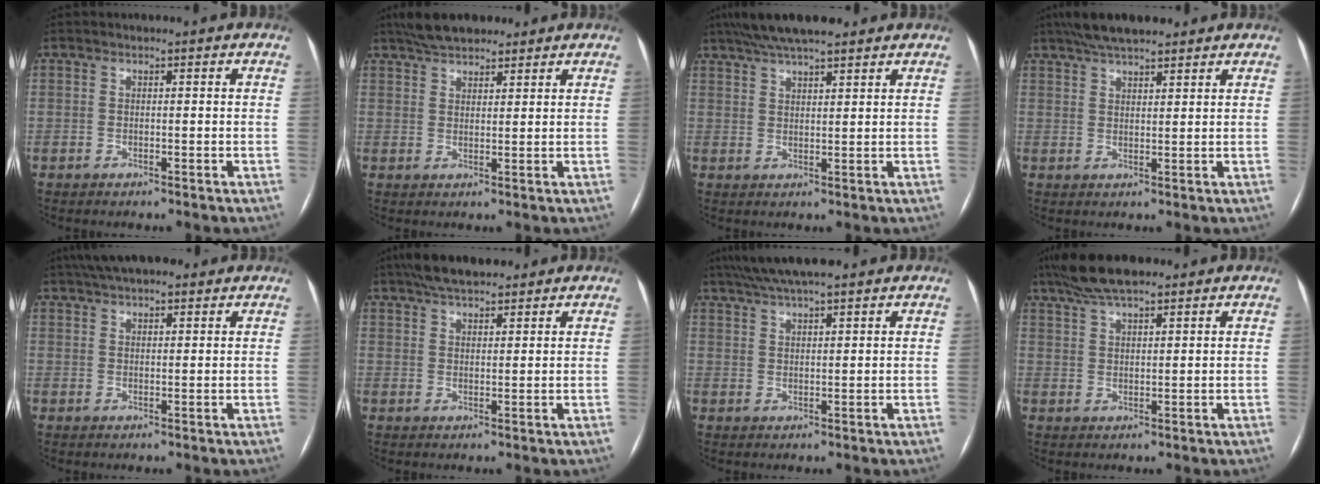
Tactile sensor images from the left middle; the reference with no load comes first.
{"total": 7.6, "force": [6.3, 2.7, 3.5], "torque": [-0.056, 0.028, 0.109]}
{"total": 10.8, "force": [8.8, 1.9, 6.1], "torque": [-0.098, 0.039, 0.143]}
{"total": 9.2, "force": [7.5, 2.1, 4.9], "torque": [-0.076, 0.034, 0.125]}
{"total": 10.9, "force": [8.8, 3.1, 5.6], "torque": [-0.086, 0.046, 0.136]}
{"total": 9.1, "force": [7.4, 2.6, 4.6], "torque": [-0.070, 0.032, 0.124]}
{"total": 10.6, "force": [8.8, 1.3, 5.7], "torque": [-0.097, 0.039, 0.137]}
{"total": 8.9, "force": [7.0, 2.0, 5.1], "torque": [-0.091, 0.033, 0.122]}